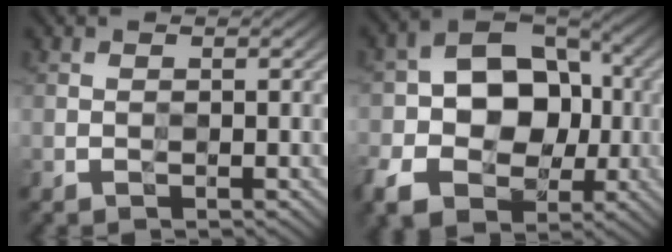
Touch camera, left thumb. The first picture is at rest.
{"total": 13.4, "force": [-2.3, 9.8, 8.8], "torque": [-0.150, -0.008, -0.049]}